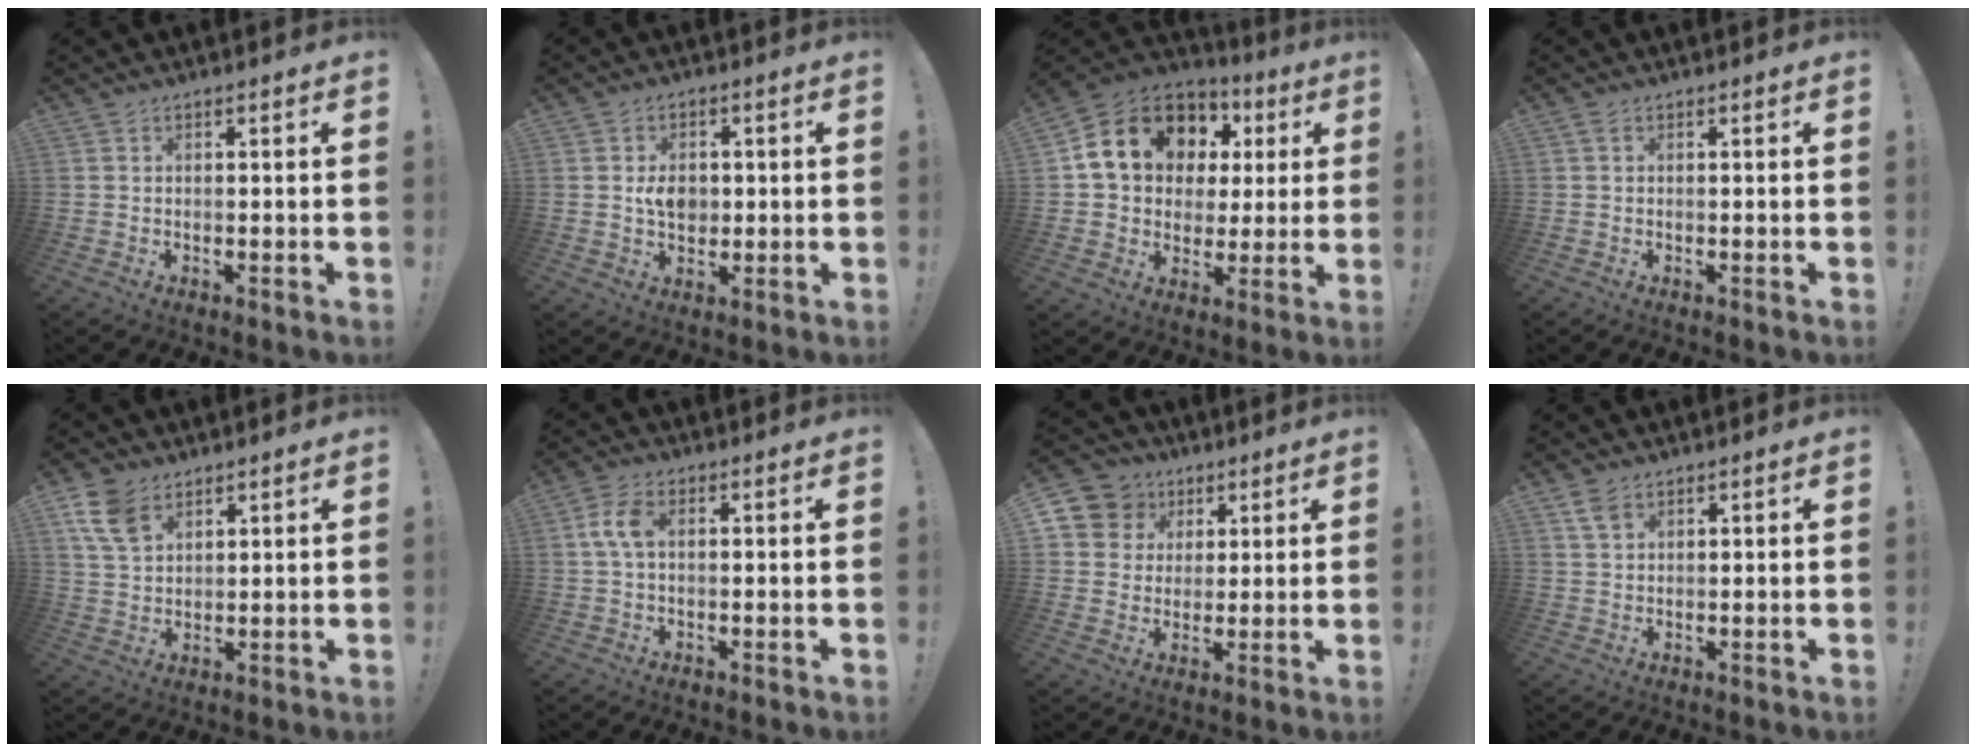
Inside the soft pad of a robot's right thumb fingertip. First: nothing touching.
{"total": 6.0, "force": [-0.2, 4.4, 4.1], "torque": [-0.048, 0.003, -0.003]}
{"total": 17.1, "force": [7.0, 13.0, 8.5], "torque": [-0.135, -0.025, 0.148]}
{"total": 0.9, "force": [0.2, 0.4, 0.7], "torque": [-0.014, 0.003, 0.003]}
{"total": 9.3, "force": [5.6, 5.6, 4.9], "torque": [-0.098, -0.017, 0.111]}
{"total": 6.2, "force": [0.9, 3.6, 5.0], "torque": [-0.099, 0.006, 0.015]}
{"total": 9.9, "force": [3.8, 8.8, 2.4], "torque": [-0.036, -0.020, 0.081]}
{"total": 3.7, "force": [2.3, 1.9, 2.2], "torque": [-0.030, -0.010, 0.041]}